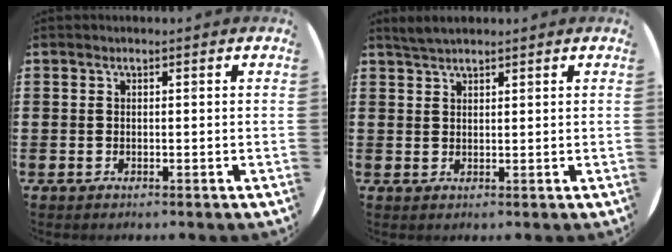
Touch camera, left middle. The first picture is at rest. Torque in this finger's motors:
{"motor_torque": [0.21, -0.19, 0.03, 0.02]}